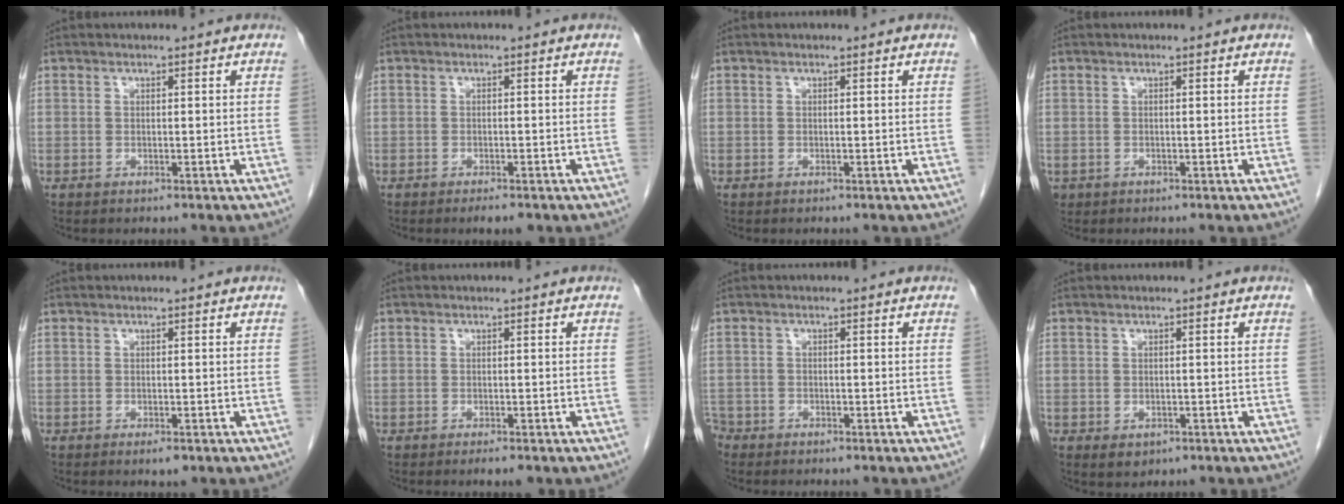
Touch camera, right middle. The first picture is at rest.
{"total": 1.9, "force": [-1.4, 0.5, 1.2], "torque": [-0.016, -0.002, -0.015]}
{"total": 0.0}
{"total": 0.8, "force": [-0.3, 0.8, 0.2], "torque": [-0.010, 0.003, 0.001]}
{"total": 1.4, "force": [-0.8, 0.4, 1.0], "torque": [-0.015, -0.002, -0.009]}
{"total": 1.4, "force": [-1.0, 0.4, 0.9], "torque": [-0.013, -0.002, -0.011]}
{"total": 2.7, "force": [-2.2, 1.4, 0.2], "torque": [-0.010, 0.001, -0.044]}
{"total": 1.9, "force": [-0.8, 1.4, 1.0], "torque": [-0.011, 0.001, 0.000]}